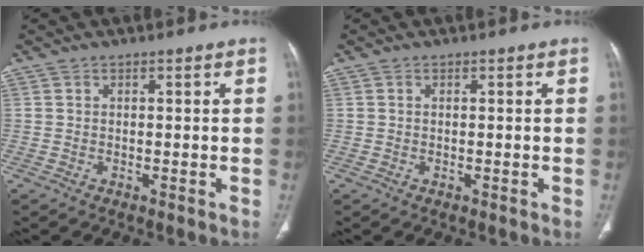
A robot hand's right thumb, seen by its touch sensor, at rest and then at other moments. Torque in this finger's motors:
{"motor_torque": [0.18, 0.28, -0.19, -0.17, 0.01]}